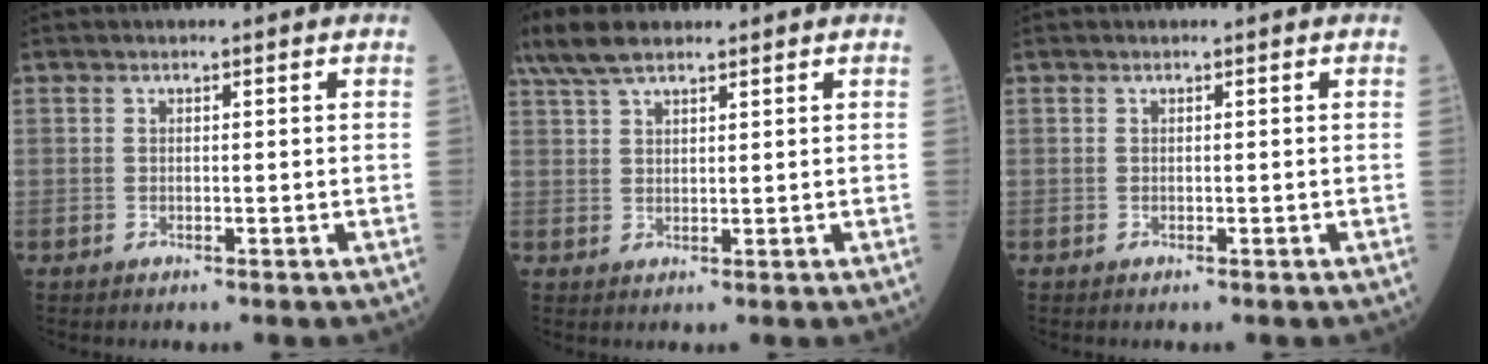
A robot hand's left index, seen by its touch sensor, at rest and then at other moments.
{"total": 6.4, "force": [5.0, 1.7, 3.6], "torque": [-0.085, 0.023, 0.101]}
{"total": 0.0}